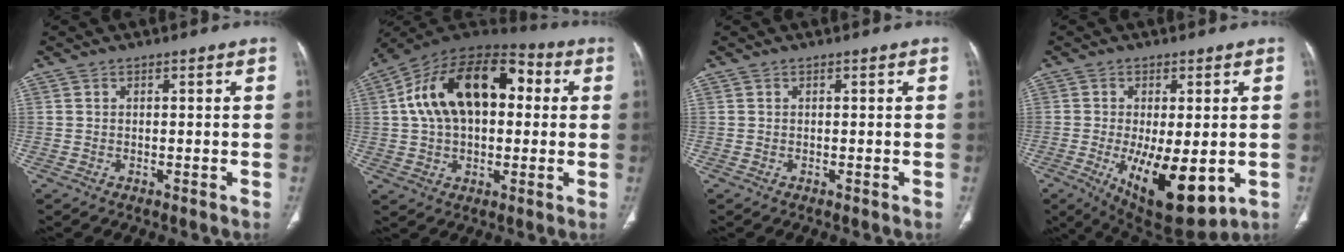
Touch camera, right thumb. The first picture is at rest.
{"total": 21.4, "force": [3.6, 13.0, 16.7], "torque": [-0.264, 0.035, 0.051]}
{"total": 0.0}
{"total": 14.9, "force": [-3.7, 6.1, 13.1], "torque": [-0.207, -0.024, -0.037]}